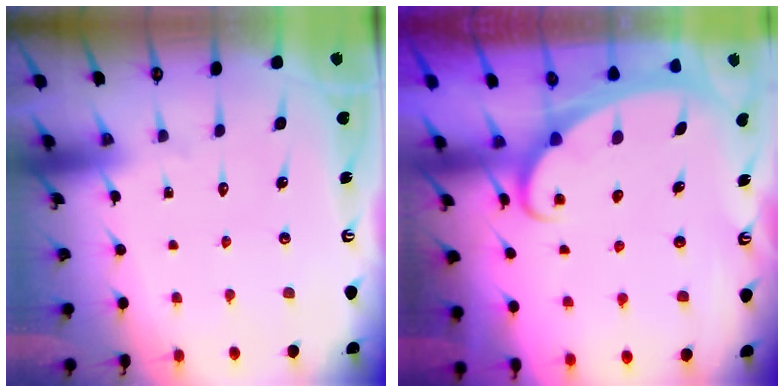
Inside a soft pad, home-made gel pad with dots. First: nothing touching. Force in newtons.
{"total": 2.4, "press": 2.3, "slide": 0.3}